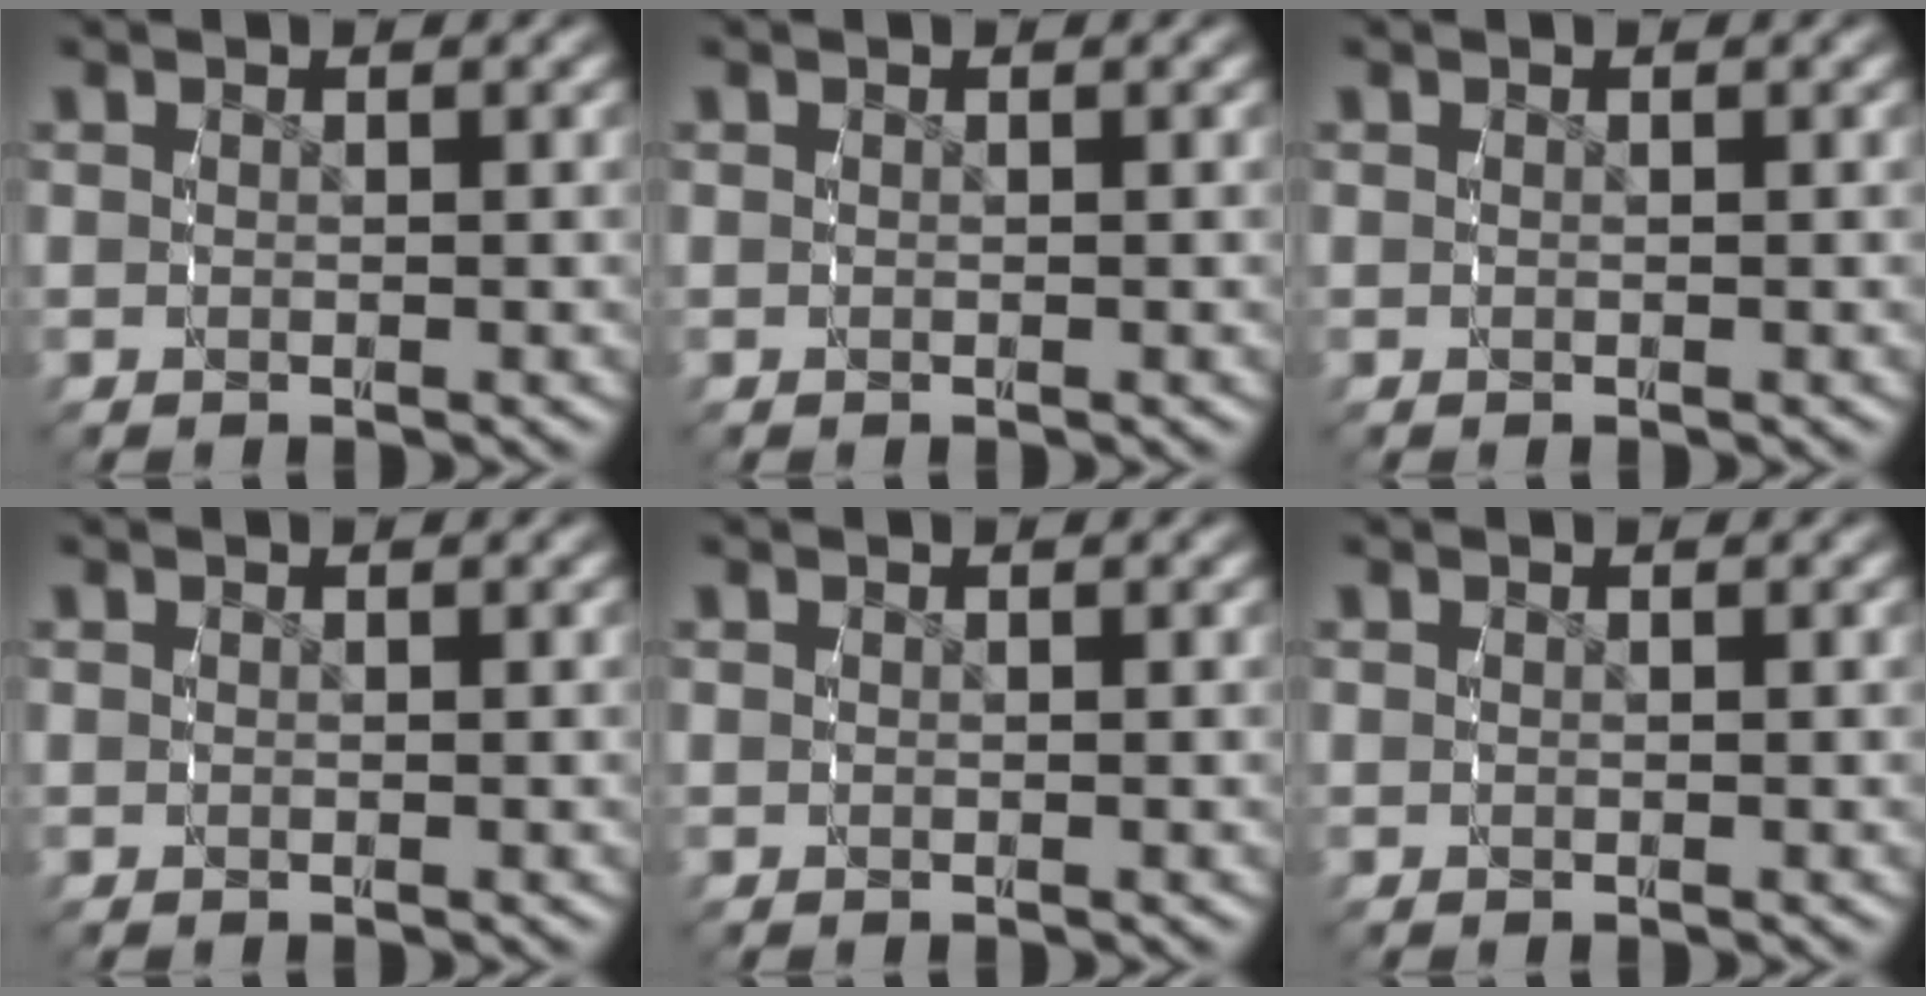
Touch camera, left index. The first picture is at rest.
{"total": 0.0}
{"total": 0.0}
{"total": 0.0}
{"total": 0.0}
{"total": 0.0}